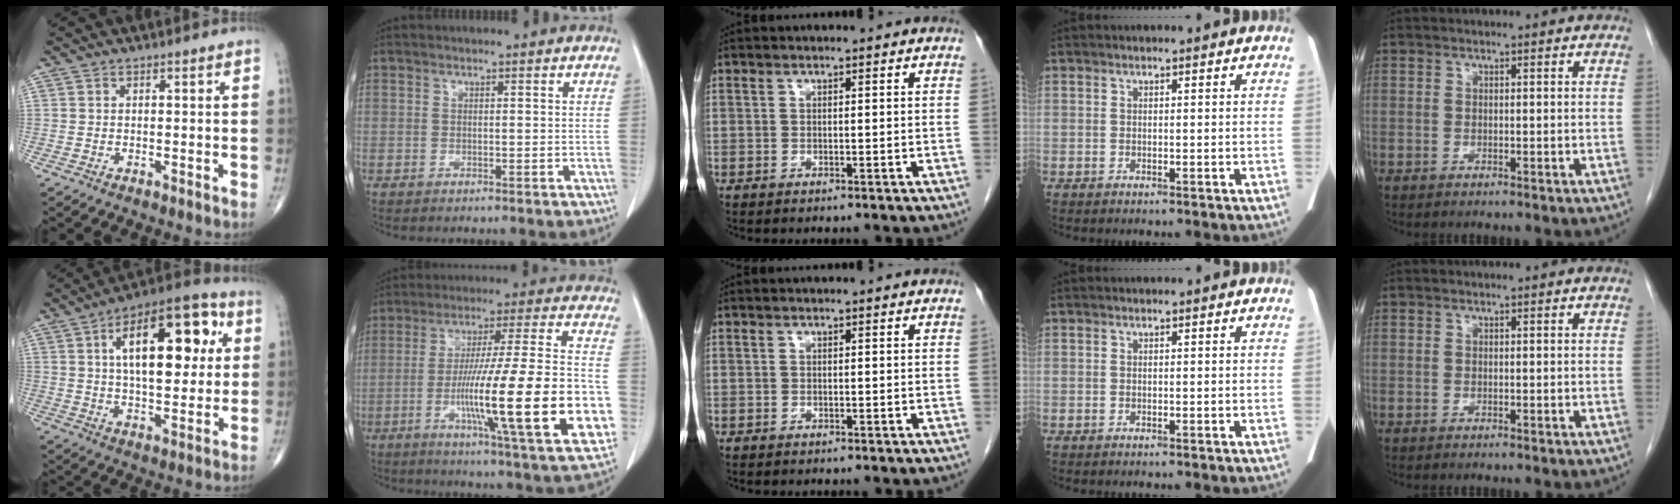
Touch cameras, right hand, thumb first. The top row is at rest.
{"thumb": {"total": 21.0, "force": [5.5, 9.8, 17.7], "torque": [-0.235, 0.007, 0.075]}, "index": {"total": 24.1, "force": [-5.9, 1.1, 23.3], "torque": [-0.336, -0.014, -0.092]}}